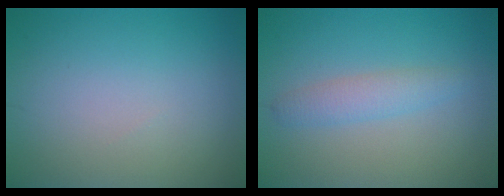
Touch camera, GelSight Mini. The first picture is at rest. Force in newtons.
{"total": 2.1, "press": 2.1, "slide": 0.2}